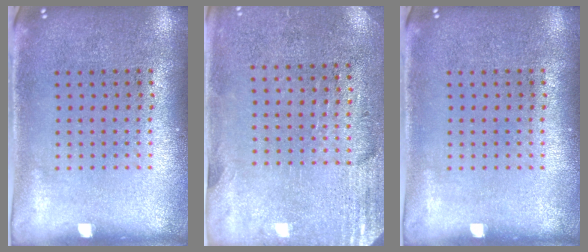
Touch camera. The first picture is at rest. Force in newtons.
{"total": 2.8, "press": 2.5, "slide": 1.4}
{"total": 0.0}